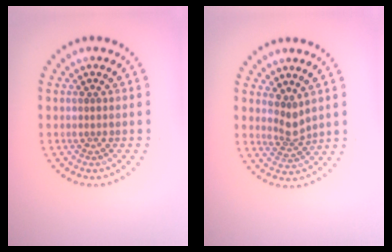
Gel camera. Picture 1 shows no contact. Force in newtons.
{"total": 1.9, "press": 1.3, "slide": 1.4}